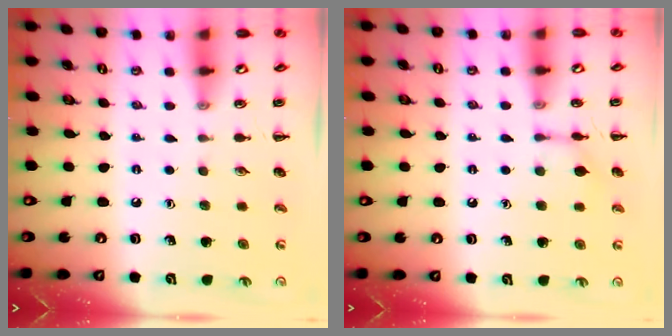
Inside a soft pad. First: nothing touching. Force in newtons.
{"total": 6.4, "press": 6.4, "slide": 0.2}